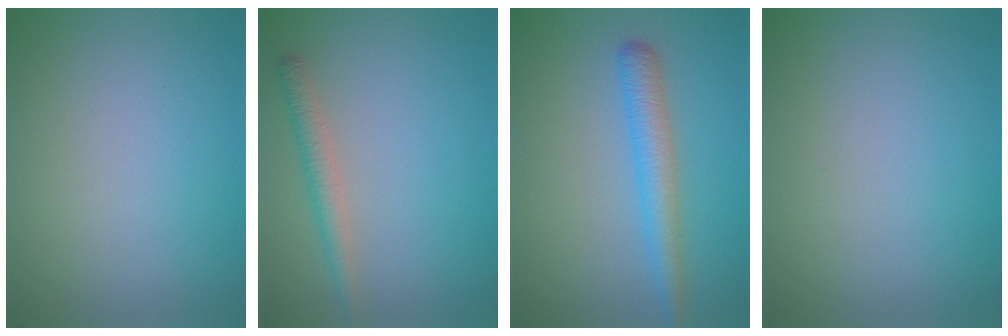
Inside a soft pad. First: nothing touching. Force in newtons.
{"total": 2.1, "press": 2.1, "slide": 0.1}
{"total": 3.3, "press": 3.3, "slide": 0.1}
{"total": 0.0}